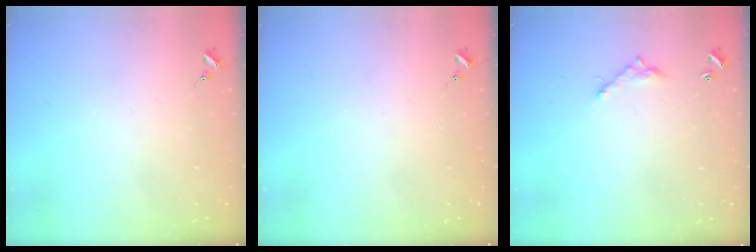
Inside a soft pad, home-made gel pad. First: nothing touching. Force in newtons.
{"total": 0.0}
{"total": 6.2, "press": 6.2, "slide": 0.4}